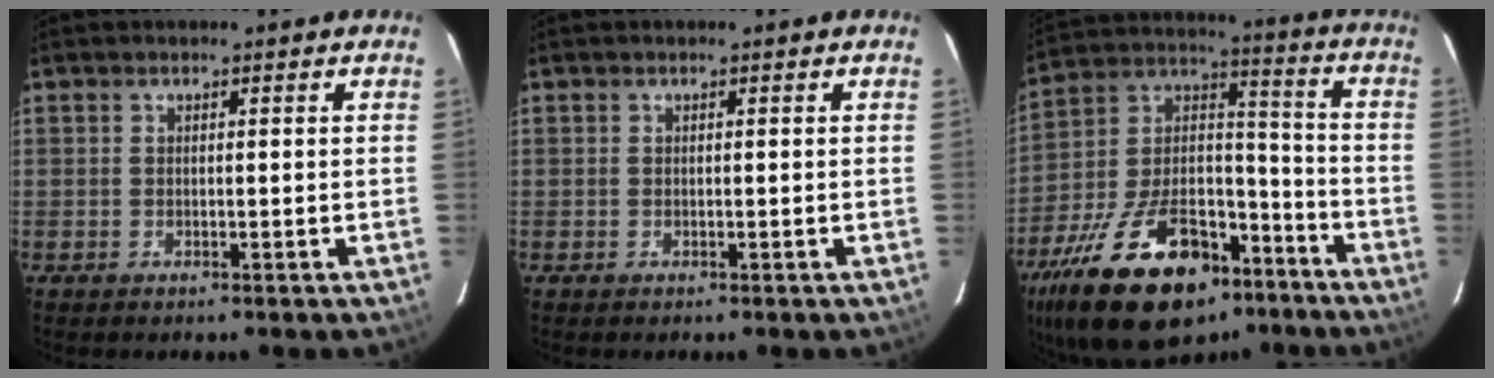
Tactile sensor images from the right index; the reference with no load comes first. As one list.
[{"total": 0.0}, {"total": 27.4, "force": [-17.2, 13.5, 16.5], "torque": [-0.323, 0.012, -0.273]}]